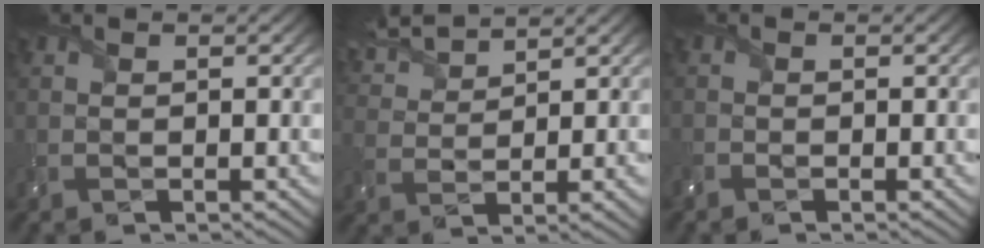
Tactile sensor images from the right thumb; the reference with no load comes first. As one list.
[{"total": 6.1, "force": [5.2, 1.2, 3.0], "torque": [-0.081, 0.018, 0.104]}, {"total": 0.8, "force": [-0.8, 0.1, -0.2], "torque": [0.005, -0.003, -0.016]}]